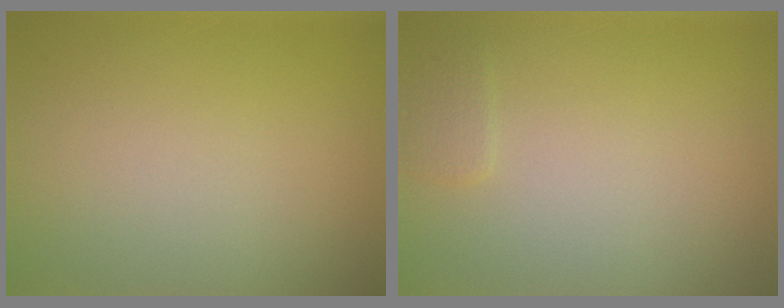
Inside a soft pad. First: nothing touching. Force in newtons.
{"total": 0.9, "press": 0.9, "slide": 0.1}